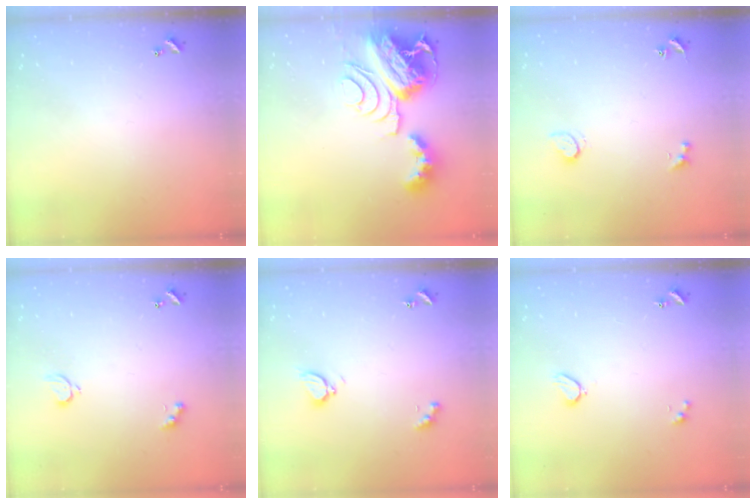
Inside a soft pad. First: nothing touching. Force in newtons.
{"total": 12.7, "press": 12.6, "slide": 1.5}
{"total": 2.0, "press": 1.9, "slide": 0.5}
{"total": 2.1, "press": 2.0, "slide": 0.5}
{"total": 2.8, "press": 2.8, "slide": 0.5}
{"total": 2.3, "press": 2.2, "slide": 0.7}